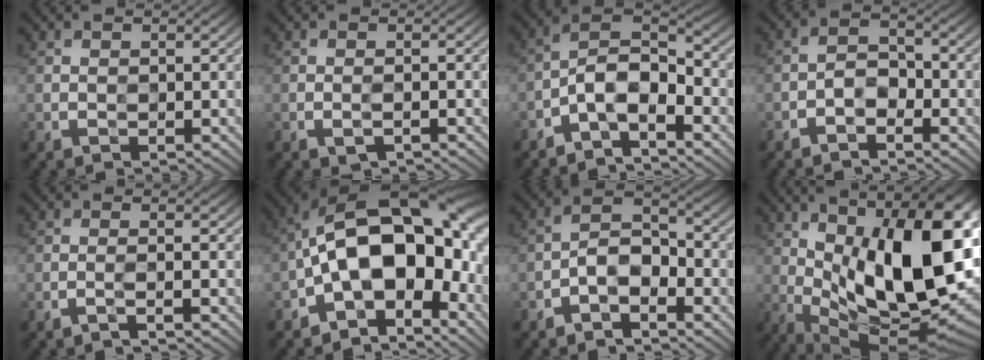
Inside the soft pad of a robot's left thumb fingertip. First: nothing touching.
{"total": 0.6, "force": [-0.6, -0.1, 0.1], "torque": [-0.001, 0.001, -0.012]}
{"total": 6.8, "force": [-4.2, 2.7, 4.5], "torque": [-0.073, 0.017, -0.091]}
{"total": 3.3, "force": [-2.3, 1.8, 1.6], "torque": [-0.023, 0.010, -0.046]}
{"total": 1.2, "force": [-1.0, 0.0, 0.7], "torque": [-0.004, 0.010, -0.029]}
{"total": 15.2, "force": [-2.8, 8.1, 12.6], "torque": [-0.194, 0.030, -0.053]}
{"total": 4.8, "force": [-2.9, 2.4, 2.9], "torque": [-0.045, 0.018, -0.061]}
{"total": 19.5, "force": [1.9, 8.9, 17.3], "torque": [-0.254, 0.027, 0.023]}